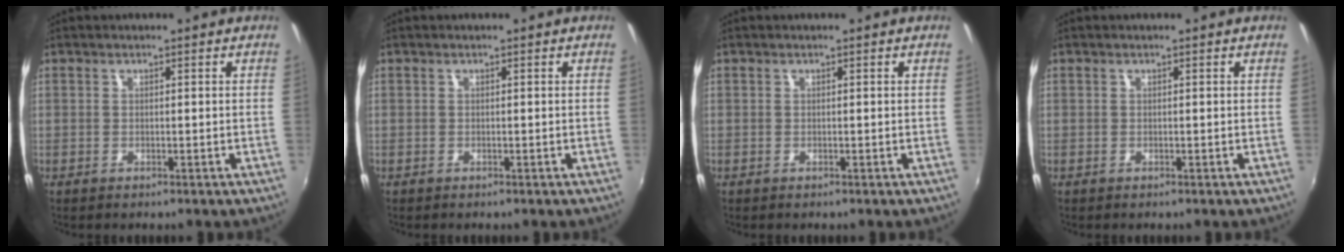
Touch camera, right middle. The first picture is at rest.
{"total": 0.0}
{"total": 0.0}
{"total": 0.0}